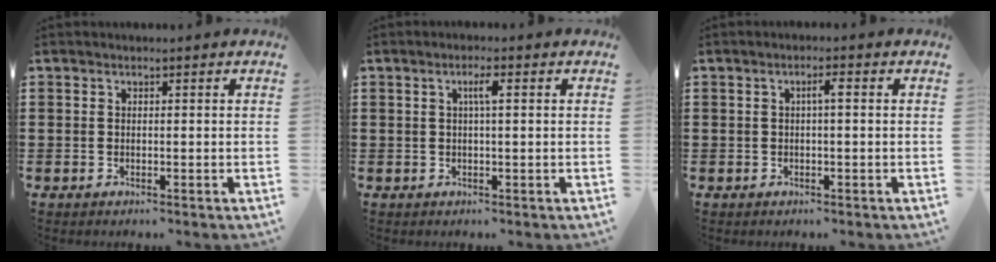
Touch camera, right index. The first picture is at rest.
{"total": 2.2, "force": [0.4, 0.2, 2.2], "torque": [-0.043, 0.003, 0.005]}
{"total": 1.8, "force": [0.0, 0.0, 1.8], "torque": [-0.034, 0.002, -0.003]}